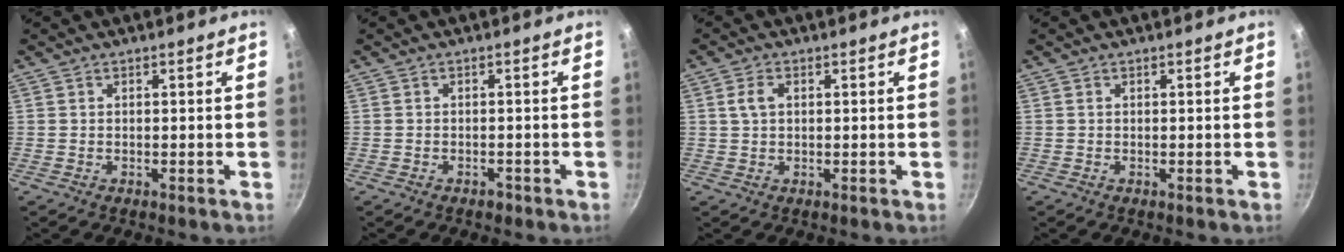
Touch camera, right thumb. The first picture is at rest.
{"total": 0.9, "force": [-0.7, 0.6, 0.2], "torque": [-0.002, 0.005, -0.011]}
{"total": 2.9, "force": [0.7, 1.9, 2.1], "torque": [-0.046, 0.007, 0.014]}
{"total": 0.0}